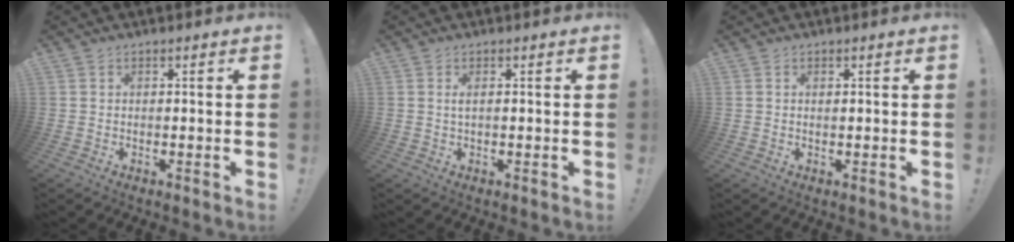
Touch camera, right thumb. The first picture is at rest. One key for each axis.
{"total": 1.3, "fx": 0.0, "fy": 0.1, "fz": 1.3, "tx": -0.033, "ty": 0.003, "tz": 0.001}
{"total": 0.7, "fx": 0.5, "fy": 0.1, "fz": 0.5, "tx": -0.003, "ty": -0.003, "tz": 0.008}